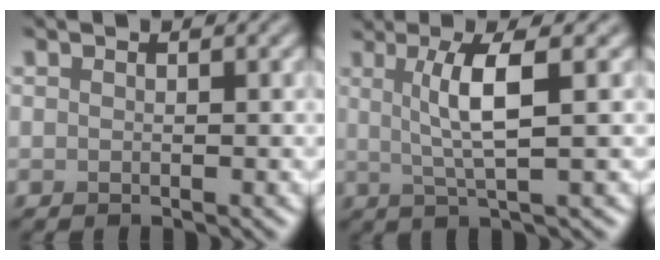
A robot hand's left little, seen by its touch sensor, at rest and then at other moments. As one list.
[{"total": 4.4, "force": [1.0, 0.6, 4.2], "torque": [-0.079, 0.003, 0.021]}]